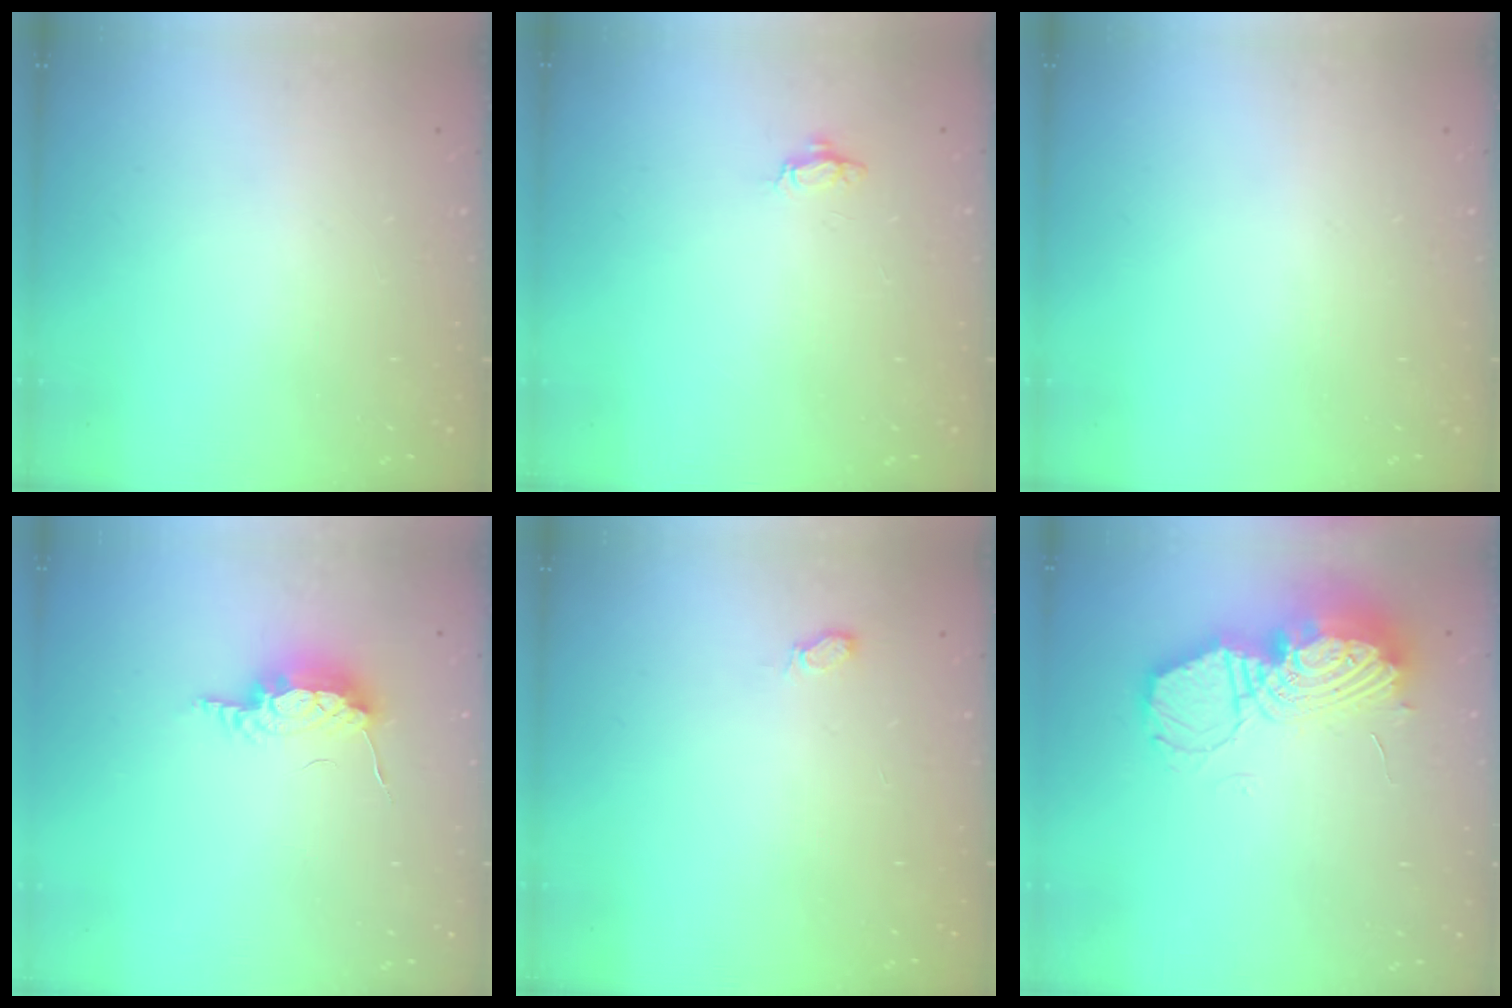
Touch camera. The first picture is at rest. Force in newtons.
{"total": 3.4, "press": 3.3, "slide": 0.5}
{"total": 0.0}
{"total": 7.8, "press": 7.8, "slide": 0.2}
{"total": 5.0, "press": 4.9, "slide": 1.0}
{"total": 18.5, "press": 18.5, "slide": 1.6}